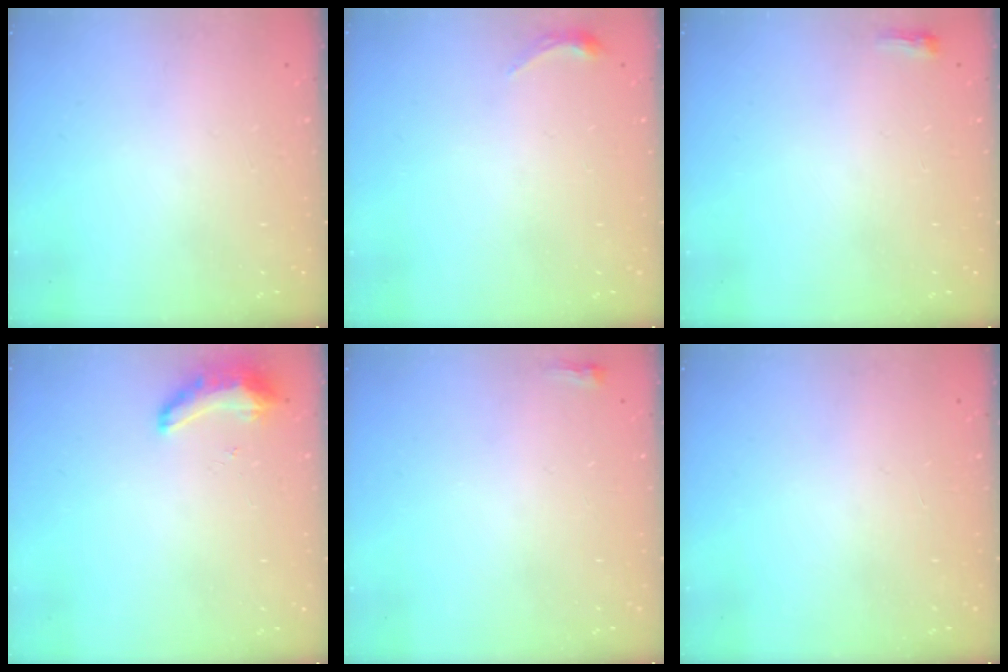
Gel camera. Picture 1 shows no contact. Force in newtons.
{"total": 3.9, "press": 3.8, "slide": 0.7}
{"total": 2.6, "press": 2.5, "slide": 0.6}
{"total": 8.8, "press": 8.7, "slide": 1.3}
{"total": 2.2, "press": 2.2, "slide": 0.6}
{"total": 0.0}